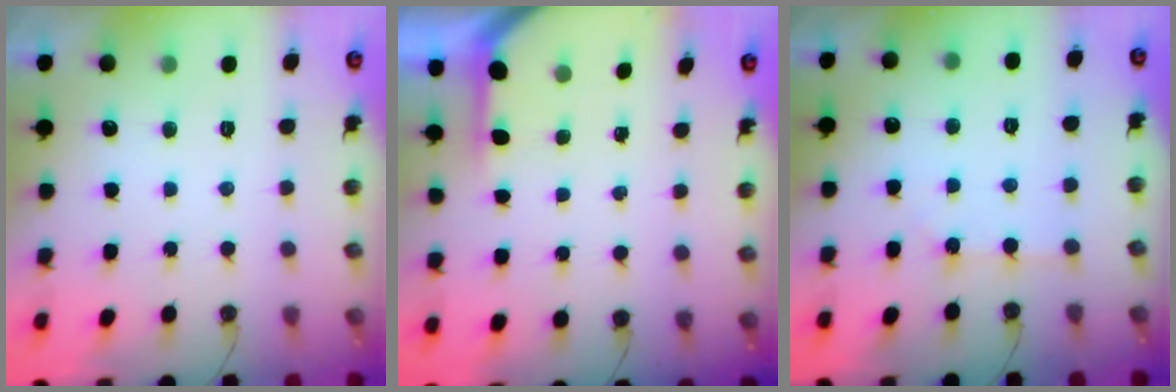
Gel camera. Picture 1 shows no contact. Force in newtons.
{"total": 2.7, "press": 2.7, "slide": 0.2}
{"total": 2.7, "press": 2.7, "slide": 0.4}